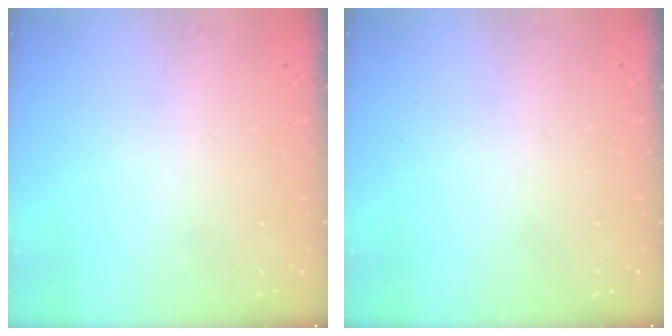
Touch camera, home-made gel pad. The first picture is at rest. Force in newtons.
{"total": 0.0}